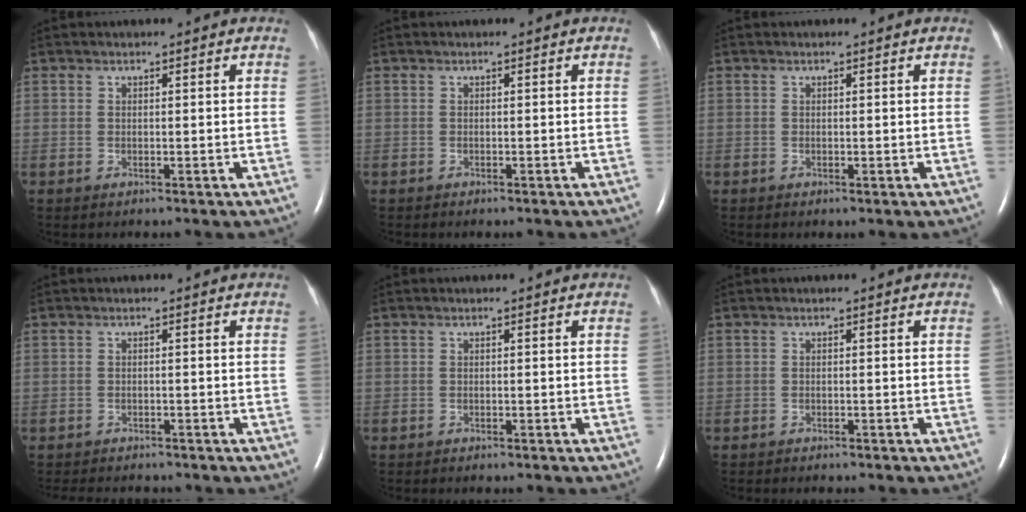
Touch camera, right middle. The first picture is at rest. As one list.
[{"total": 0.6, "force": [-0.4, 0.1, 0.3], "torque": [-0.008, -0.001, -0.003]}, {"total": 0.0}, {"total": 8.6, "force": [-7.6, 2.7, 3.1], "torque": [-0.049, -0.003, -0.093]}, {"total": 4.4, "force": [-3.8, 1.1, 1.9], "torque": [-0.029, -0.007, -0.039]}, {"total": 6.6, "force": [-5.8, 1.6, 2.8], "torque": [-0.030, -0.007, -0.063]}]